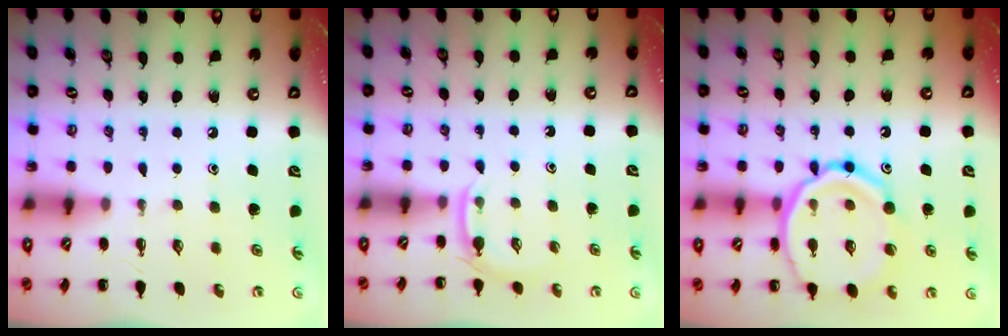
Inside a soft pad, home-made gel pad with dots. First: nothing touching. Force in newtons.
{"total": 3.1, "press": 2.9, "slide": 1.1}
{"total": 17.6, "press": 17.5, "slide": 2.2}